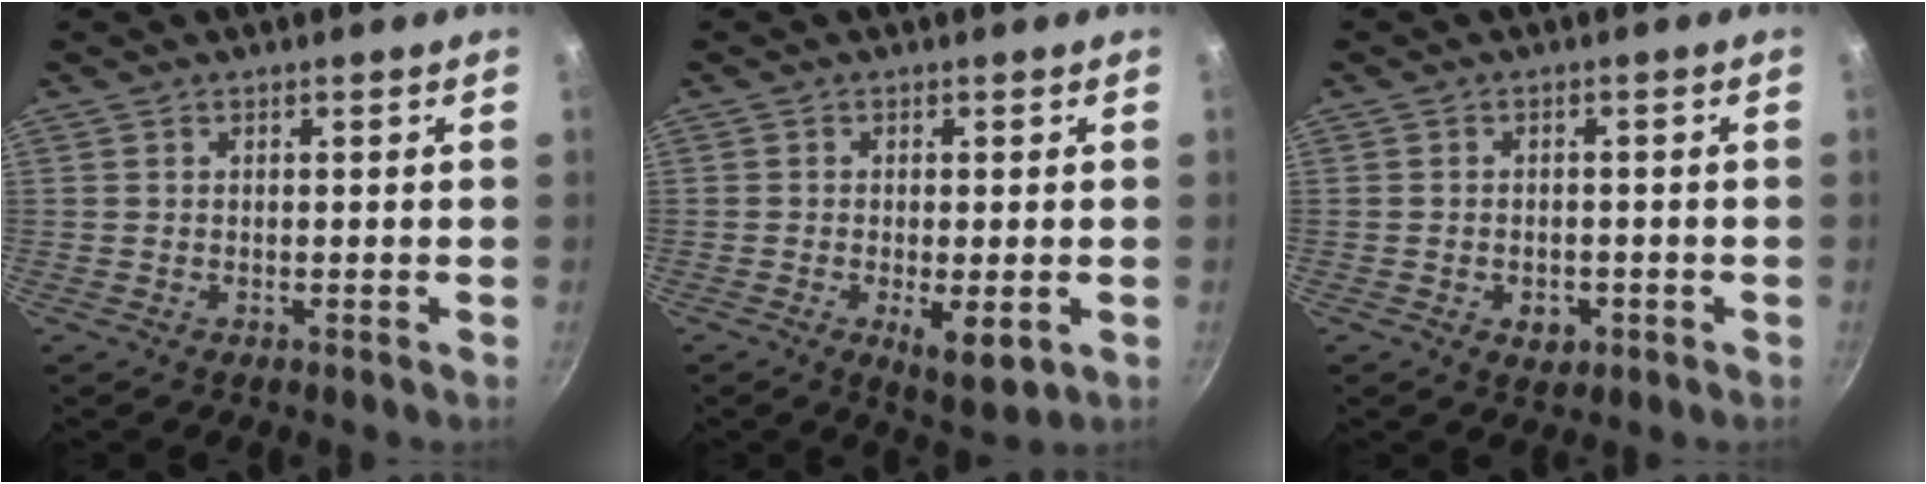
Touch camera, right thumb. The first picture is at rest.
{"total": 5.9, "force": [-1.7, 2.0, 5.3], "torque": [-0.084, -0.015, -0.021]}
{"total": 3.1, "force": [-1.2, 2.2, 1.8], "torque": [-0.011, 0.006, -0.012]}